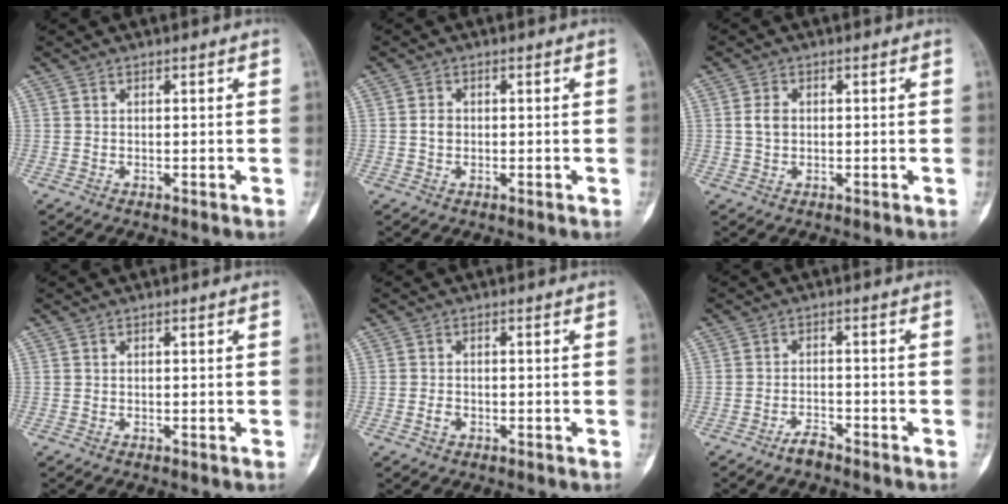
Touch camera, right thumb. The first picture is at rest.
{"total": 1.8, "force": [0.0, 1.5, 1.1], "torque": [-0.014, 0.005, -0.001]}
{"total": 2.6, "force": [0.2, 1.9, 1.8], "torque": [-0.033, 0.004, 0.002]}
{"total": 0.0}
{"total": 1.6, "force": [-0.7, 1.2, 0.9], "torque": [-0.016, 0.007, -0.013]}
{"total": 2.8, "force": [-2.4, 0.8, 1.2], "torque": [-0.027, 0.013, -0.045]}